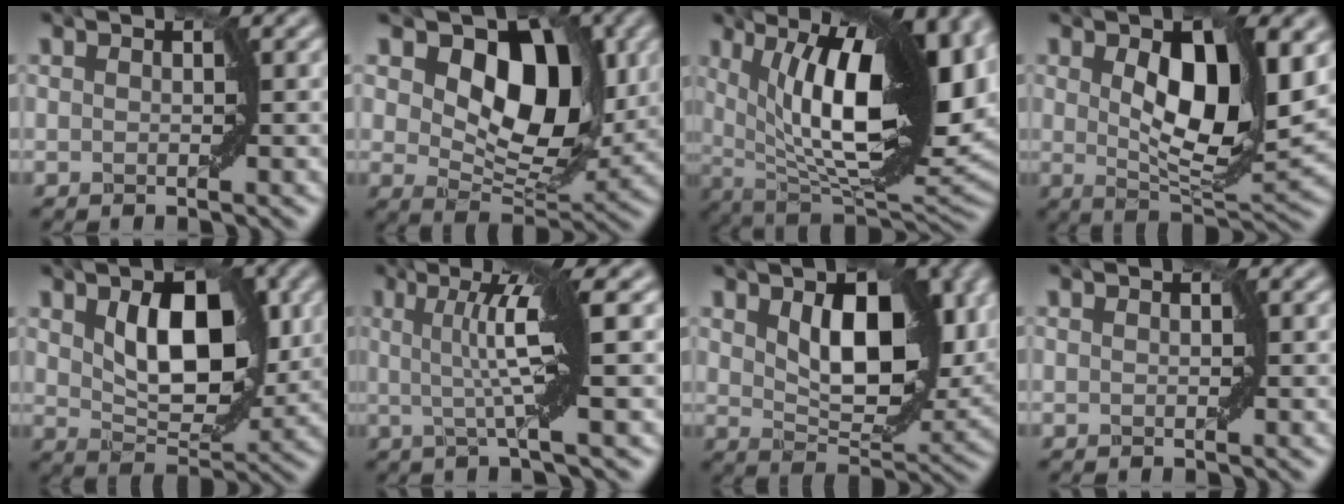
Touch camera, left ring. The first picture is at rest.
{"total": 9.9, "force": [3.3, 6.2, 7.0], "torque": [-0.110, -0.009, 0.049]}
{"total": 17.0, "force": [4.5, 6.5, 15.1], "torque": [-0.224, 0.005, 0.073]}
{"total": 9.2, "force": [1.6, 4.0, 8.1], "torque": [-0.132, -0.006, 0.032]}
{"total": 8.4, "force": [2.0, 4.5, 6.7], "torque": [-0.114, -0.005, 0.040]}
{"total": 5.7, "force": [0.7, 0.5, 5.7], "torque": [-0.100, 0.004, 0.012]}
{"total": 9.8, "force": [2.6, 5.3, 7.8], "torque": [-0.123, -0.007, 0.047]}
{"total": 0.0}